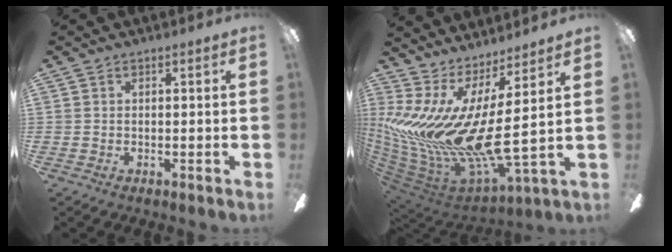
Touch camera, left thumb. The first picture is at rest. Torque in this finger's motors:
{"motor_torque": [2.36, 2.40, 2.38, -0.39, 0.27]}